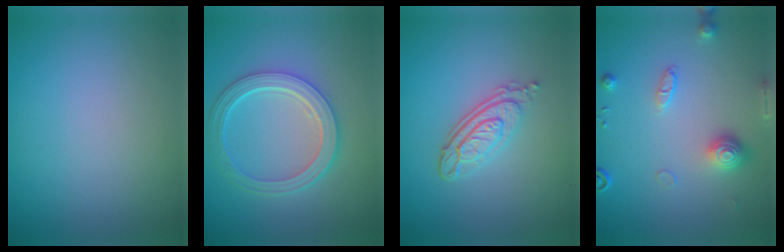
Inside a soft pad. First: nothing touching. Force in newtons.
{"total": 4.9, "press": 3.9, "slide": 3.0}
{"total": 4.1, "press": 3.0, "slide": 2.7}
{"total": 3.0, "press": 2.8, "slide": 1.1}